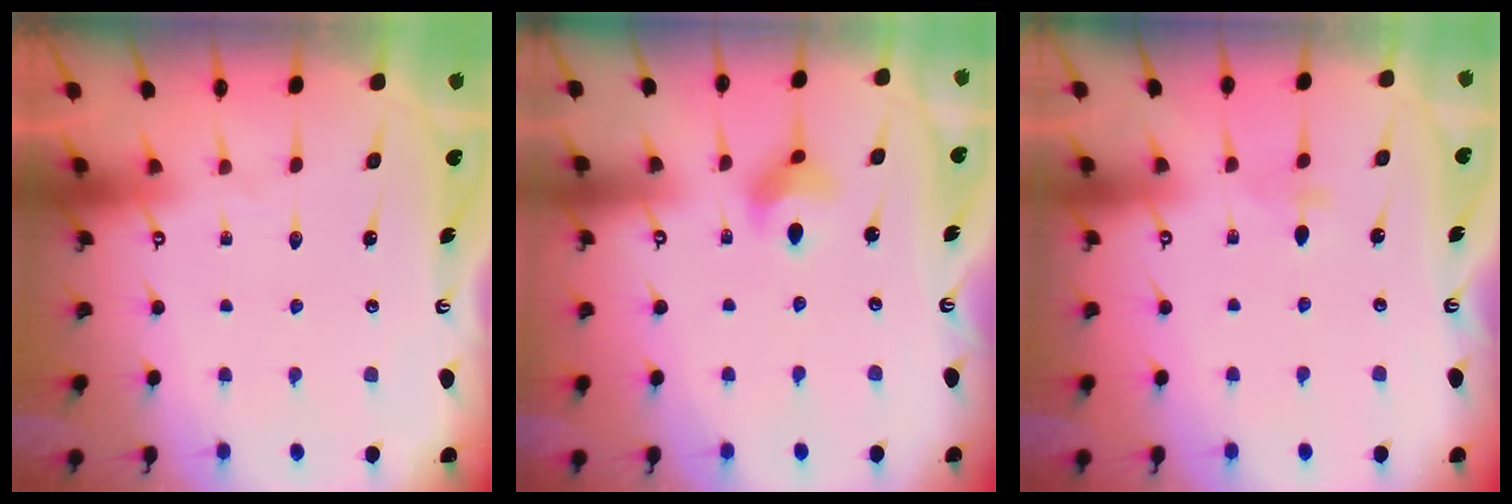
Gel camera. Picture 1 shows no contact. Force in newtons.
{"total": 5.5, "press": 5.5, "slide": 0.5}
{"total": 3.0, "press": 2.9, "slide": 0.6}